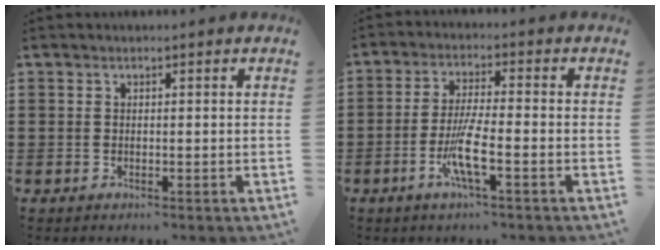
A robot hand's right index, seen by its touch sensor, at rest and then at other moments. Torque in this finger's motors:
{"motor_torque": [1.15, 0.99, 0.18, 0.11]}